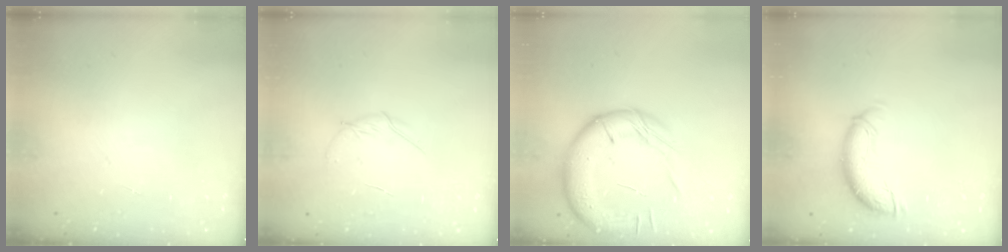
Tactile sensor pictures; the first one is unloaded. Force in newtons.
{"total": 5.4, "press": 5.2, "slide": 1.4}
{"total": 15.7, "press": 15.5, "slide": 2.0}
{"total": 10.4, "press": 10.3, "slide": 0.7}